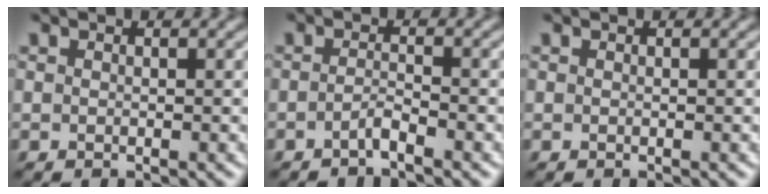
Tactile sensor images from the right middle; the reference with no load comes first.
{"total": 1.3, "force": [-0.9, 0.1, 0.9], "torque": [-0.018, 0.003, -0.022]}
{"total": 0.0}